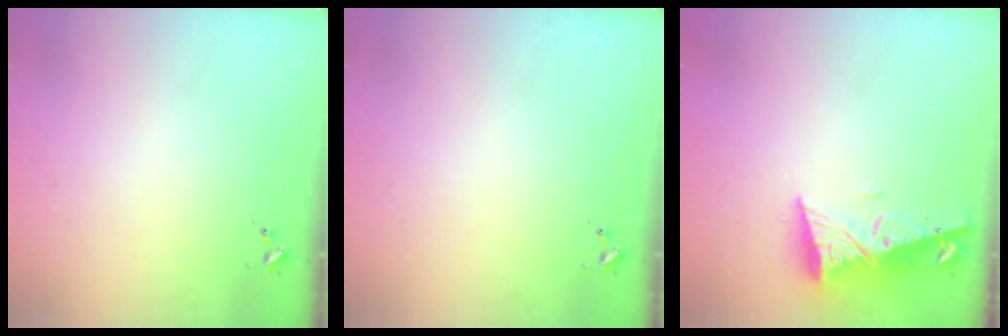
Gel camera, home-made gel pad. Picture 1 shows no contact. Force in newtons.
{"total": 0.0}
{"total": 10.1, "press": 10.0, "slide": 1.4}